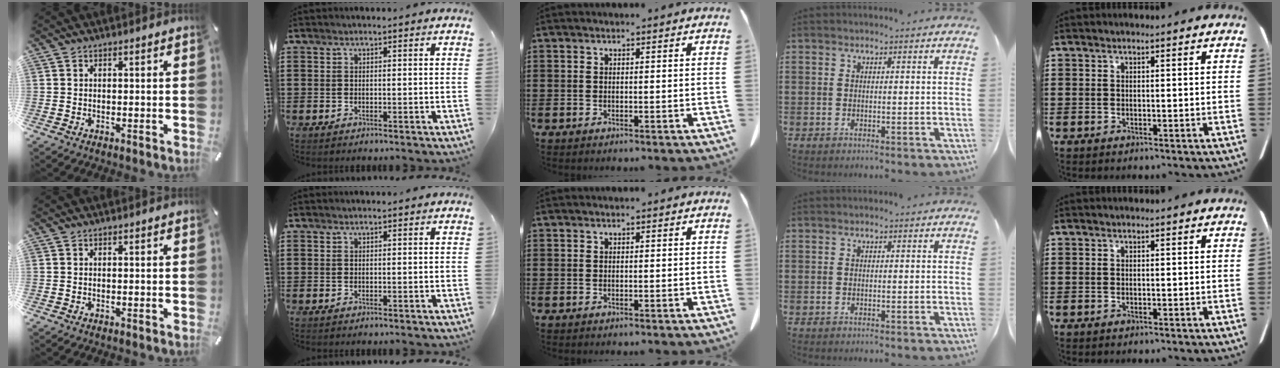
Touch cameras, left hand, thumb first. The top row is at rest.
{}